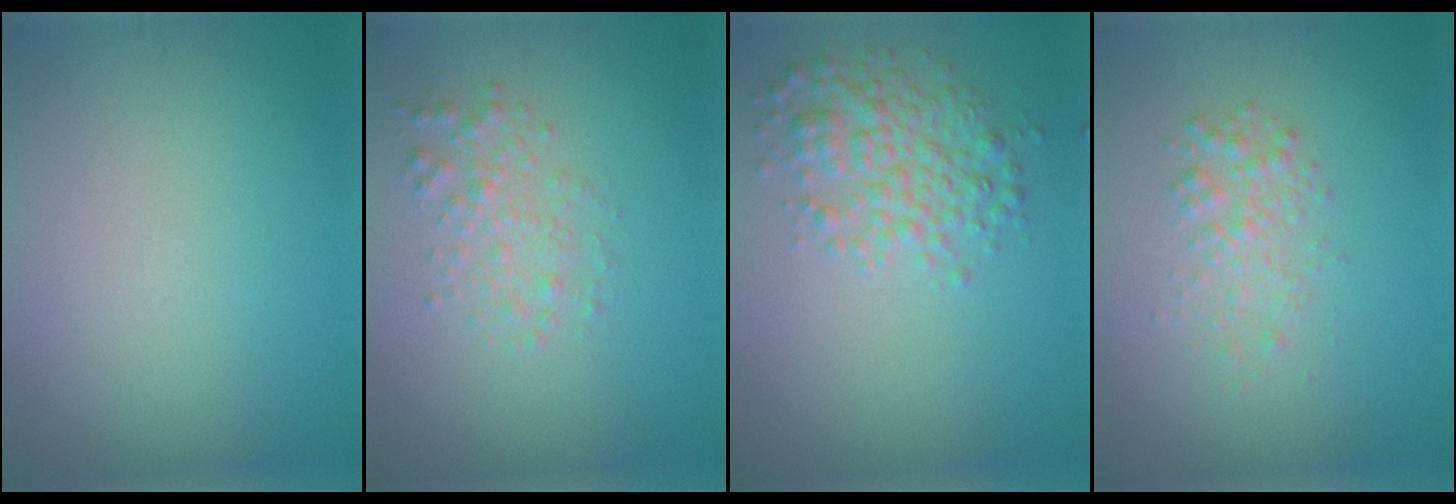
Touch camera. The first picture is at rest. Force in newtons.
{"total": 2.2, "press": 2.2, "slide": 0.0}
{"total": 3.9, "press": 3.9, "slide": 0.1}
{"total": 1.9, "press": 1.9, "slide": 0.0}